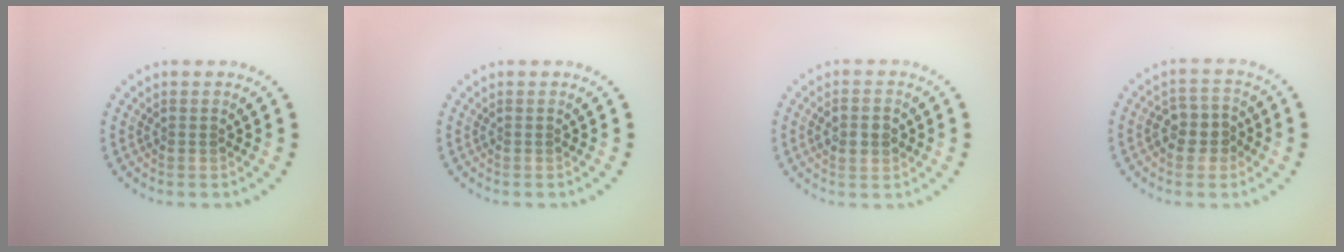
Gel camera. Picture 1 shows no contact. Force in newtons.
{"total": 0.0}
{"total": 2.1, "press": 2.1, "slide": 0.3}
{"total": 2.9, "press": 2.8, "slide": 0.8}